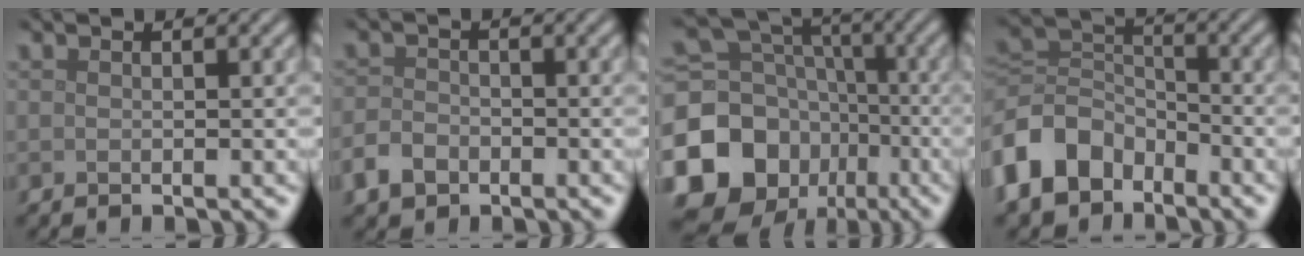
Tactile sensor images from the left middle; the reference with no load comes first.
{"total": 2.6, "force": [-1.5, 1.8, 1.1], "torque": [-0.021, 0.001, -0.037]}
{"total": 17.1, "force": [-6.9, 14.3, 6.3], "torque": [-0.165, -0.019, -0.129]}
{"total": 7.7, "force": [-4.3, 5.3, 3.5], "torque": [-0.076, 0.004, -0.105]}